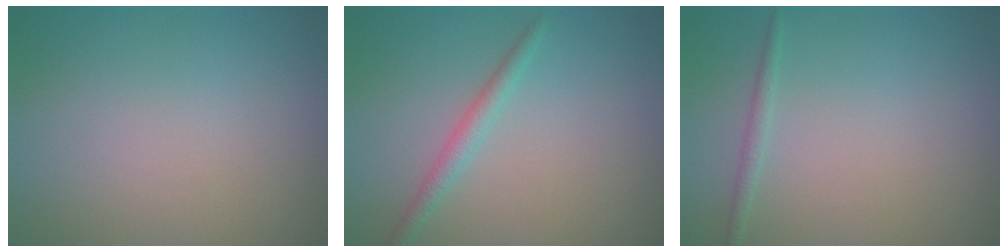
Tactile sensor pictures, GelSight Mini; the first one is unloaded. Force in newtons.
{"total": 1.8, "press": 1.8, "slide": 0.1}
{"total": 0.9, "press": 0.9, "slide": 0.1}